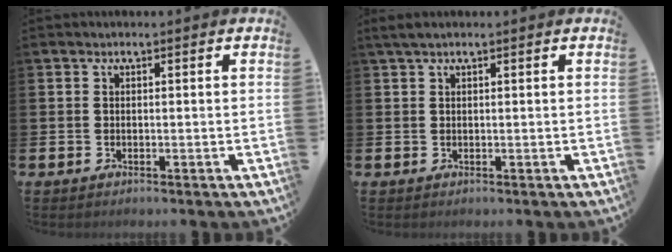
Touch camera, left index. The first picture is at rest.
{"total": 1.3, "force": [0.9, 0.1, 0.9], "torque": [-0.024, 0.007, 0.017]}